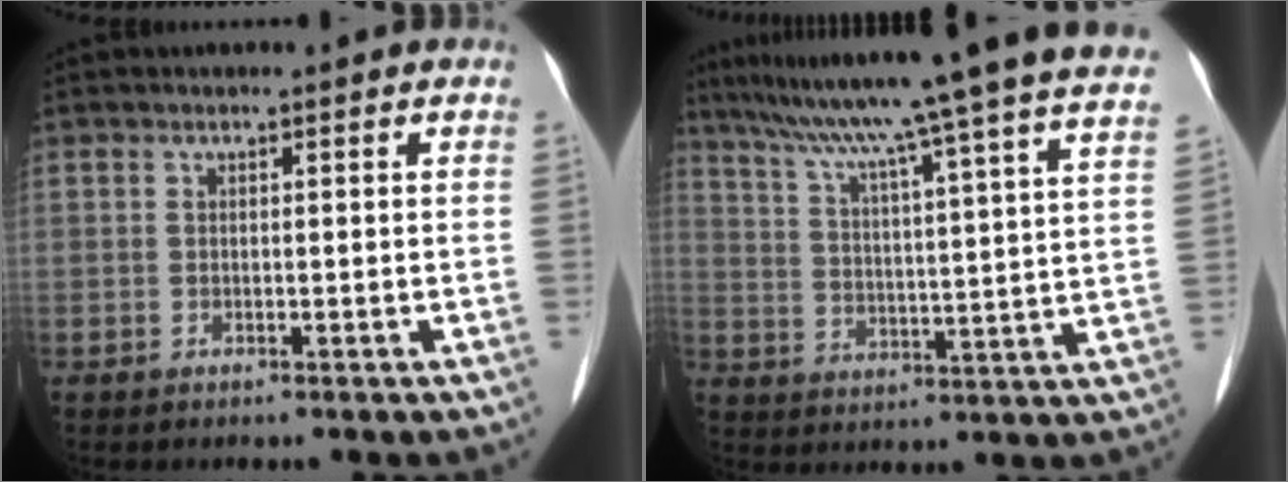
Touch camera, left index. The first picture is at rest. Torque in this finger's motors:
{"motor_torque": [-0.51, -1.06, 0.20, 0.00]}